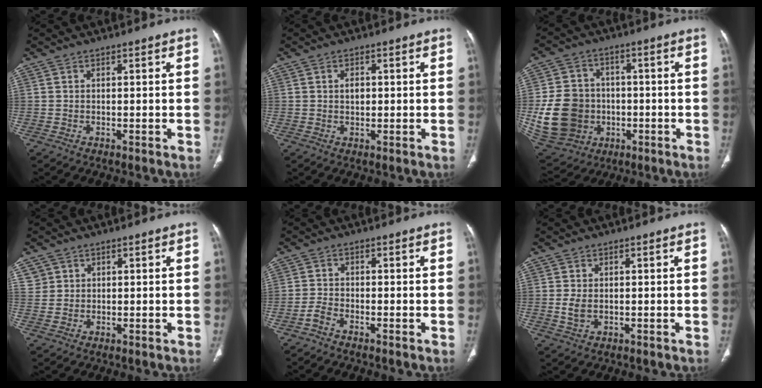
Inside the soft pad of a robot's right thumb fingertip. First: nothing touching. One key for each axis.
{"total": 2.1, "fx": 0.3, "fy": 1.4, "fz": 1.5, "tx": -0.019, "ty": 0.002, "tz": 0.004}
{"total": 16.5, "fx": -2.2, "fy": 14.3, "fz": 7.9, "tx": -0.139, "ty": 0.013, "tz": -0.019}
{"total": 2.5, "fx": 1.1, "fy": 2.3, "fz": 0.0, "tx": 0.021, "ty": -0.003, "tz": 0.015}
{"total": 2.0, "fx": -1.7, "fy": 0.5, "fz": 1.0, "tx": -0.026, "ty": 0.009, "tz": -0.038}
{"total": 2.7, "fx": -0.2, "fy": 1.8, "fz": 2.0, "tx": -0.042, "ty": -0.003, "tz": 0.000}